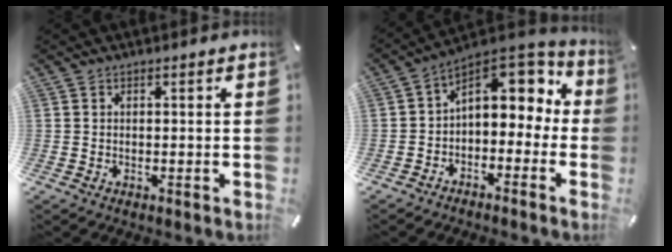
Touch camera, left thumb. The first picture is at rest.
{"total": 9.4, "force": [3.0, 6.2, 6.4], "torque": [-0.080, -0.029, 0.054]}